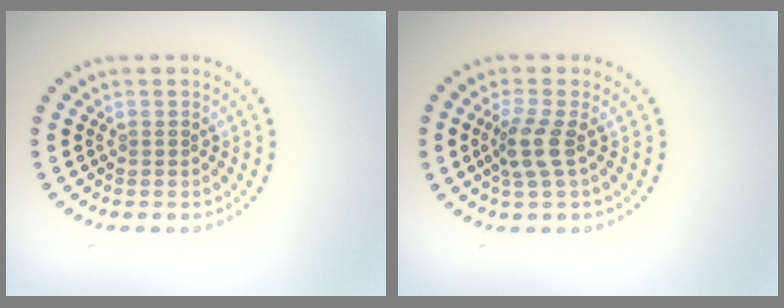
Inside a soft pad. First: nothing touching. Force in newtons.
{"total": 2.6, "press": 2.0, "slide": 1.6}